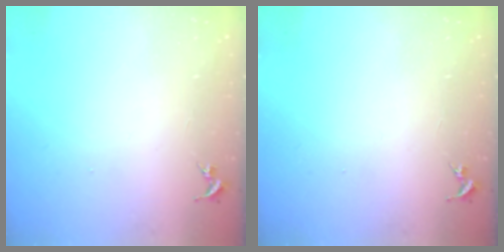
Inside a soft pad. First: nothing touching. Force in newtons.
{"total": 0.0}